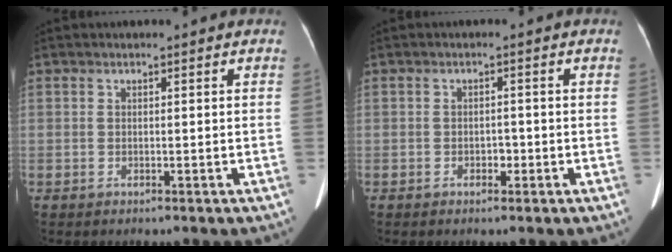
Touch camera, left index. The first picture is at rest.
{"total": 1.6, "force": [-0.9, 0.9, 0.9], "torque": [-0.011, 0.002, -0.013]}